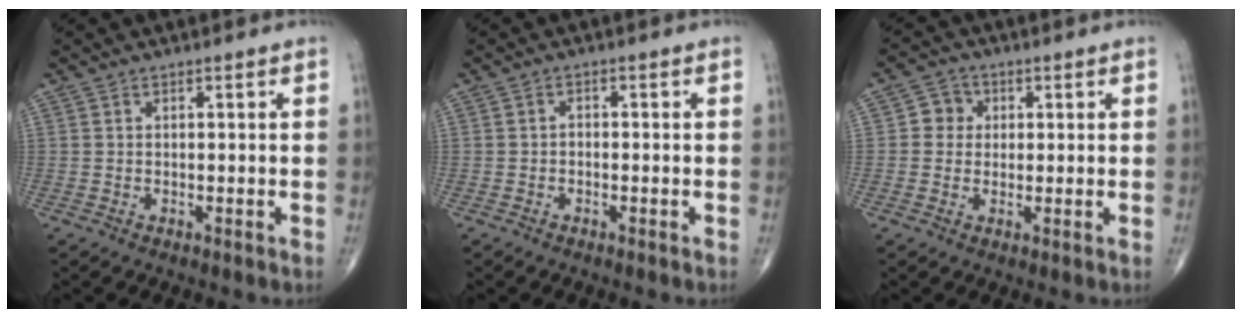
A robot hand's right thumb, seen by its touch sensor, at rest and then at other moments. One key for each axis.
{"total": 1.0, "fx": -0.5, "fy": 0.7, "fz": 0.6, "tx": -0.003, "ty": 0.005, "tz": -0.012}
{"total": 4.1, "fx": 0.6, "fy": 3.9, "fz": 1.2, "tx": 0.008, "ty": 0.006, "tz": 0.002}